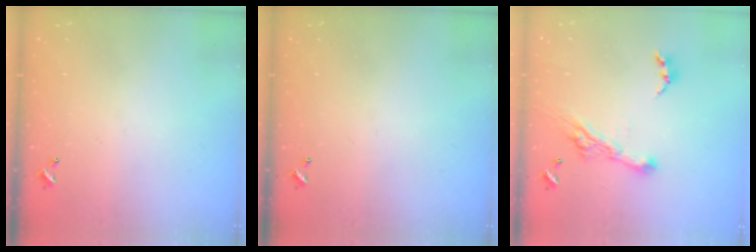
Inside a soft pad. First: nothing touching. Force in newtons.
{"total": 0.0}
{"total": 8.3, "press": 8.2, "slide": 1.2}